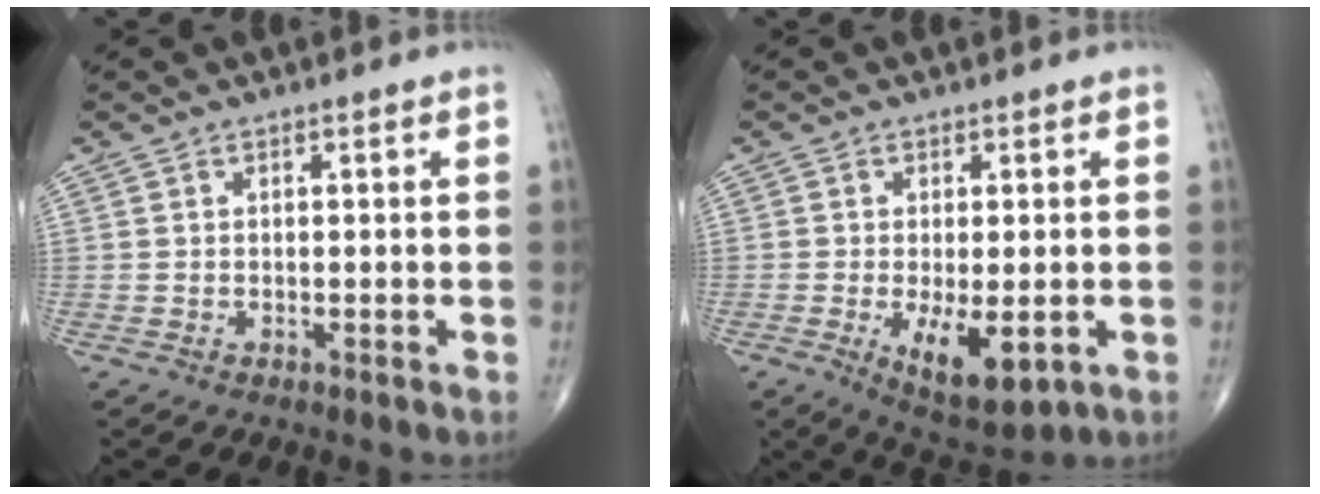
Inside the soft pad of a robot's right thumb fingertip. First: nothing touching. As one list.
[{"total": 9.0, "force": [-2.4, 3.7, 7.9], "torque": [-0.122, -0.018, -0.027]}]